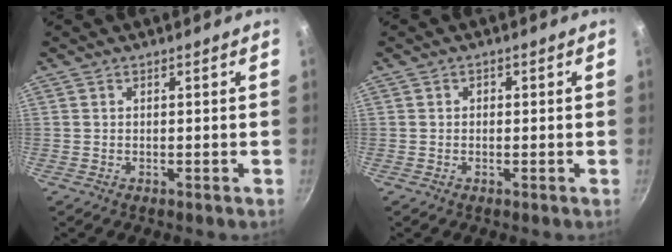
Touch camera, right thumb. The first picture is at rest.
{"total": 0.9, "force": [0.0, 0.9, 0.3], "torque": [-0.001, 0.003, -0.001]}